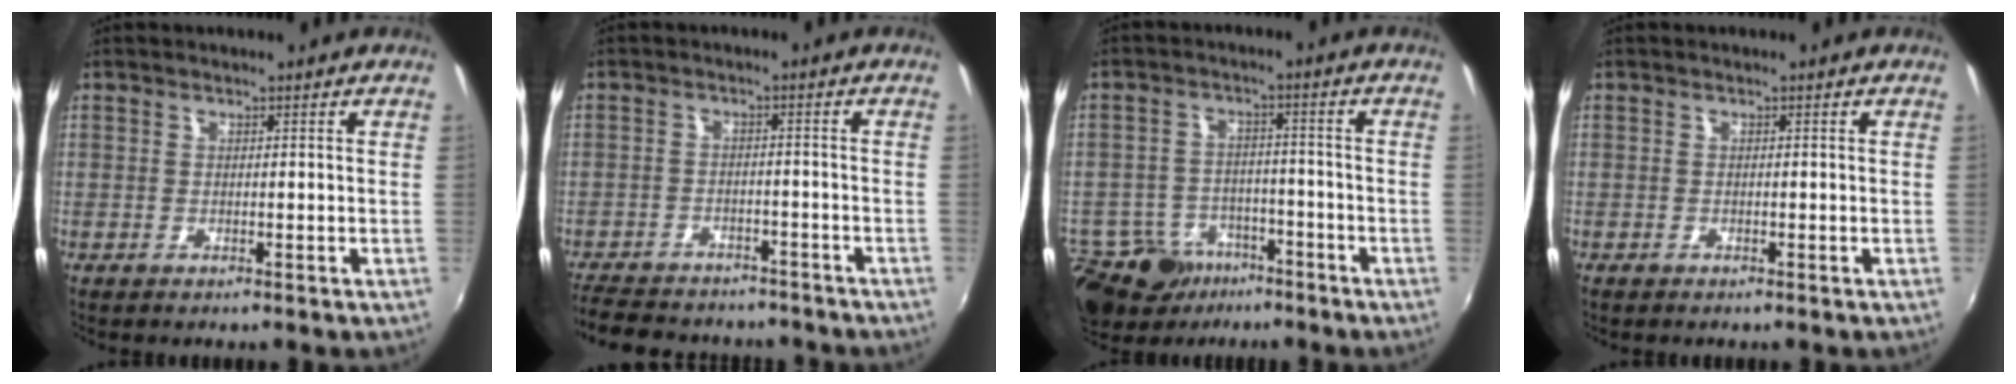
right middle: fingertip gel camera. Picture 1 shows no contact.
{"total": 15.8, "force": [-13.3, 6.0, 6.0], "torque": [-0.142, -0.006, -0.187]}
{"total": 12.8, "force": [-8.0, 8.5, 5.0], "torque": [-0.132, 0.000, -0.118]}
{"total": 0.8, "force": [-0.6, 0.5, 0.2], "torque": [-0.006, -0.003, -0.012]}